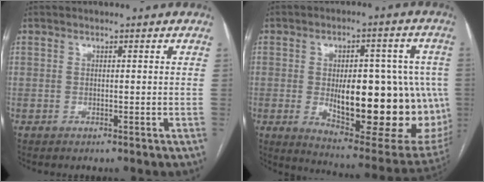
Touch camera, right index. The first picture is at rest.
{"total": 22.9, "force": [-1.9, 9.1, 20.9], "torque": [-0.235, 0.006, 0.006]}